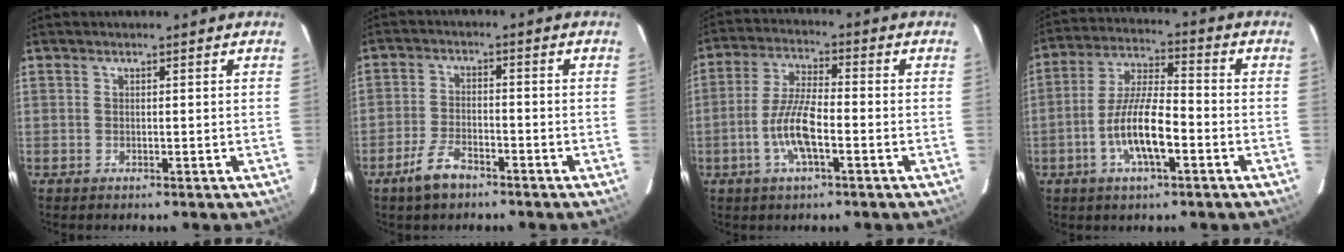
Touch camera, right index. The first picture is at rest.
{"total": 6.1, "force": [-4.4, 2.5, 3.5], "torque": [-0.087, 0.000, -0.081]}
{"total": 8.6, "force": [-3.1, 2.2, 7.7], "torque": [-0.161, 0.002, -0.062]}
{"total": 10.9, "force": [-4.1, 2.9, 9.6], "torque": [-0.195, 0.002, -0.076]}